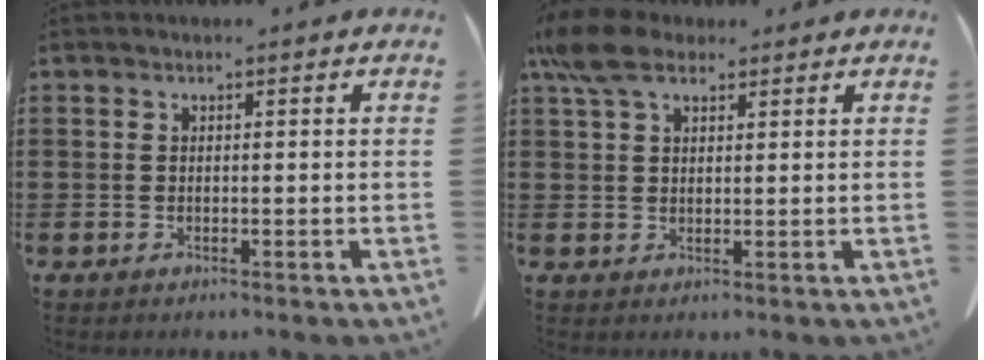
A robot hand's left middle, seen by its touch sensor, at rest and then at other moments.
{"total": 6.2, "force": [4.2, 3.0, 3.5], "torque": [-0.075, 0.000, 0.078]}